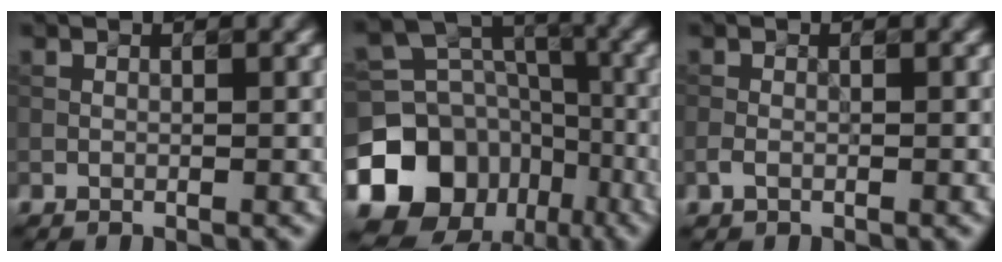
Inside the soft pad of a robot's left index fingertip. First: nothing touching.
{"total": 13.8, "force": [-6.7, 11.0, 5.0], "torque": [-0.121, -0.011, -0.119]}
{"total": 1.0, "force": [-0.4, 0.6, 0.7], "torque": [-0.015, 0.000, -0.009]}